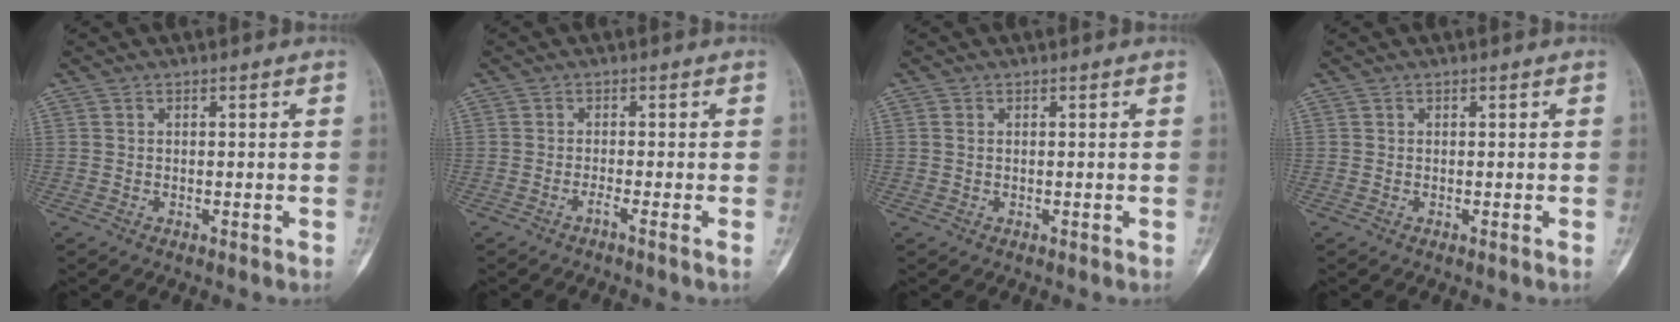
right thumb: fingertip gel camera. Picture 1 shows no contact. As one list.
[{"total": 1.5, "force": [-0.9, -0.6, 1.0], "torque": [-0.023, 0.002, -0.020]}, {"total": 0.6, "force": [0.2, 0.4, 0.3], "torque": [-0.003, 0.002, 0.003]}, {"total": 0.0}]